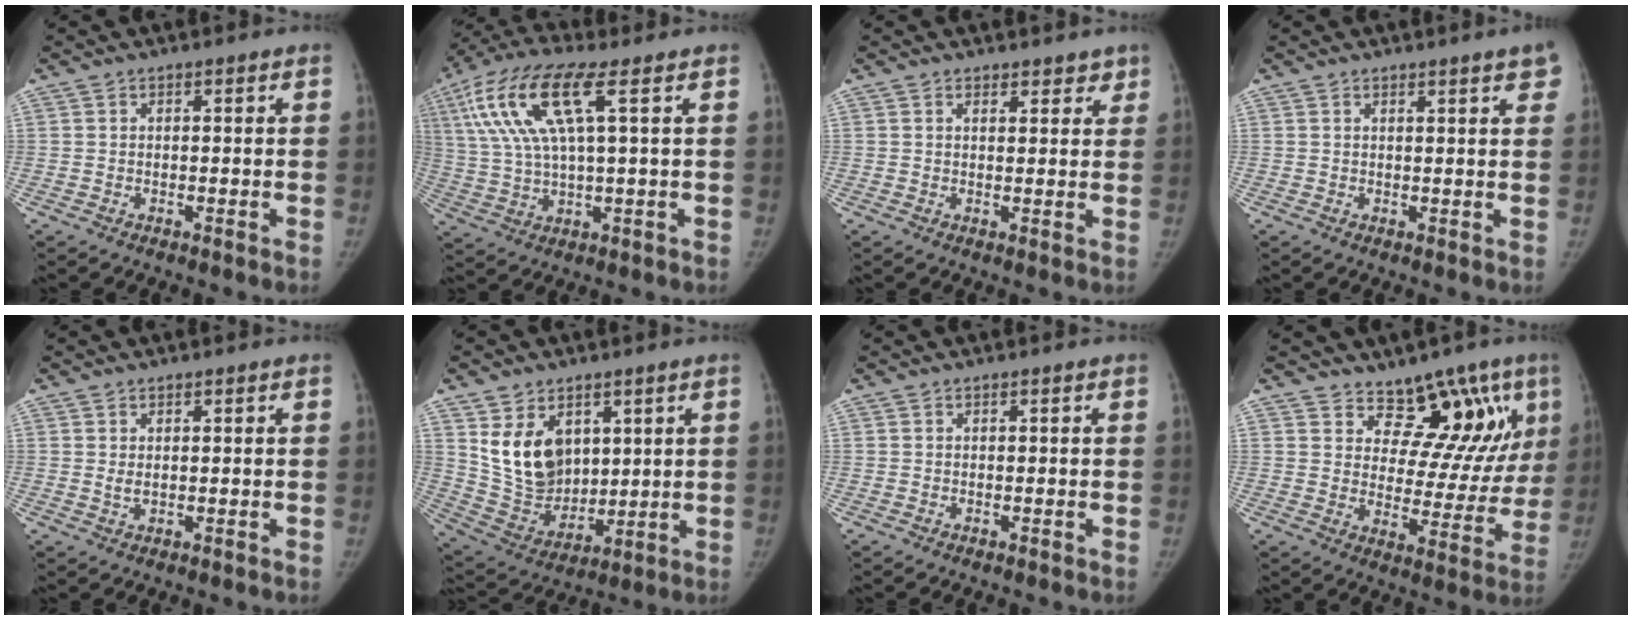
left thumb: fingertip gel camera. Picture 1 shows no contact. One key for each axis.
{"total": 15.3, "fx": 5.3, "fy": 4.1, "fz": 13.8, "tx": -0.313, "ty": 0.013, "tz": 0.101}
{"total": 3.2, "fx": 2.5, "fy": 1.6, "fz": 1.0, "tx": 0.017, "ty": -0.011, "tz": 0.031}
{"total": 4.4, "fx": 2.6, "fy": 0.8, "fz": 3.4, "tx": -0.027, "ty": -0.002, "tz": 0.027}
{"total": 1.4, "fx": 0.4, "fy": 0.7, "fz": 1.1, "tx": -0.018, "ty": -0.003, "tz": 0.012}
{"total": 13.6, "fx": 5.0, "fy": 9.7, "fz": 8.1, "tx": -0.104, "ty": -0.033, "tz": 0.118}
{"total": 0.0}
{"total": 14.3, "fx": 9.4, "fy": 7.4, "fz": 7.8, "tx": -0.036, "ty": -0.059, "tz": 0.136}